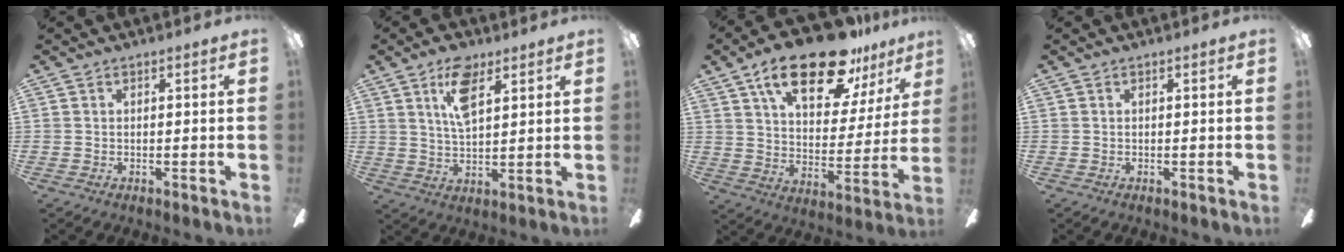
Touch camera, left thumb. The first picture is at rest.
{"total": 10.0, "force": [5.5, 4.5, 7.0], "torque": [-0.125, -0.005, 0.096]}
{"total": 23.0, "force": [14.9, 9.2, 14.9], "torque": [-0.236, -0.077, 0.251]}
{"total": 0.0}